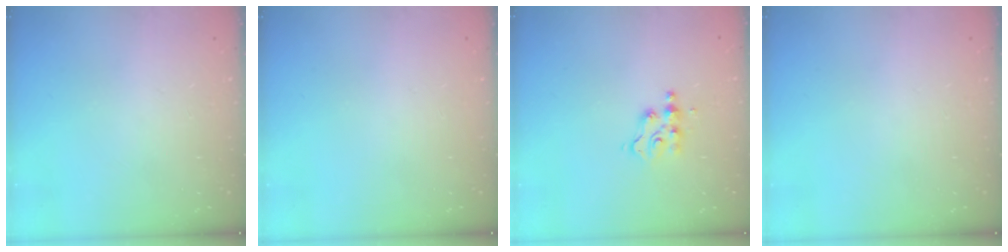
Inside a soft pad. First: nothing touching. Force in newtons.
{"total": 0.0}
{"total": 4.3, "press": 4.3, "slide": 0.1}
{"total": 0.0}